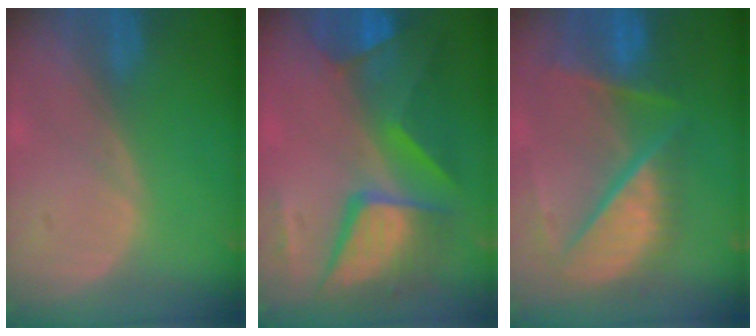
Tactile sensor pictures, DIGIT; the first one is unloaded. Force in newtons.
{"total": 11.5, "press": 11.4, "slide": 1.3}
{"total": 11.3, "press": 9.5, "slide": 6.3}